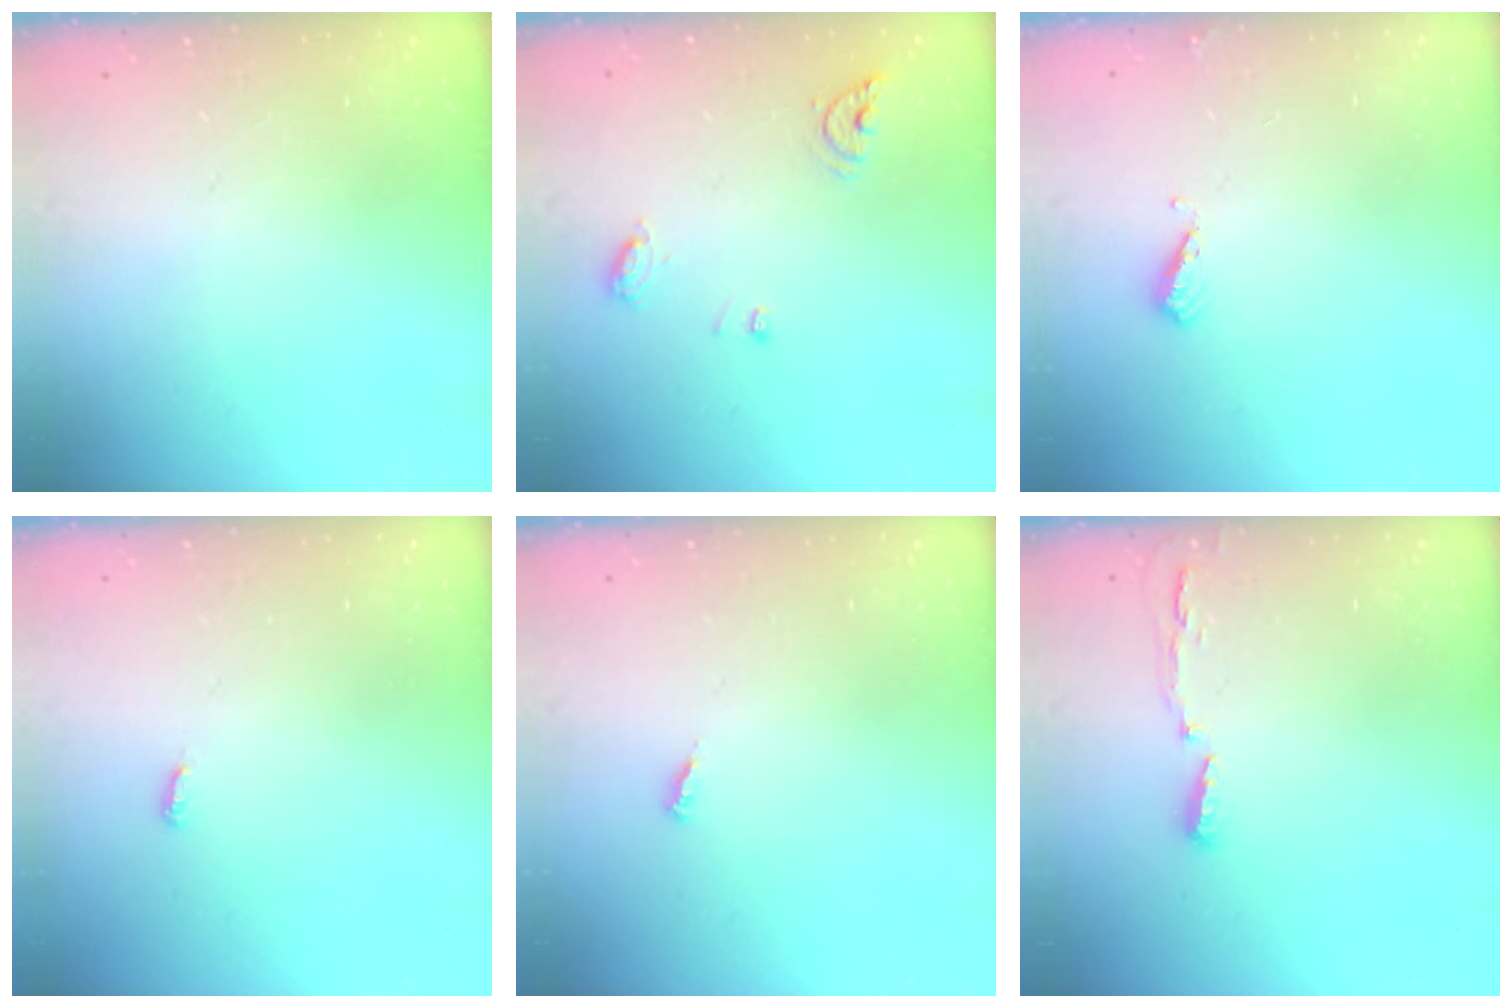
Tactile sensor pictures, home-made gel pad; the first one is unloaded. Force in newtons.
{"total": 7.4, "press": 7.3, "slide": 0.9}
{"total": 4.5, "press": 4.4, "slide": 0.8}
{"total": 2.9, "press": 2.9, "slide": 0.3}
{"total": 3.2, "press": 3.2, "slide": 0.3}
{"total": 4.1, "press": 4.0, "slide": 1.1}